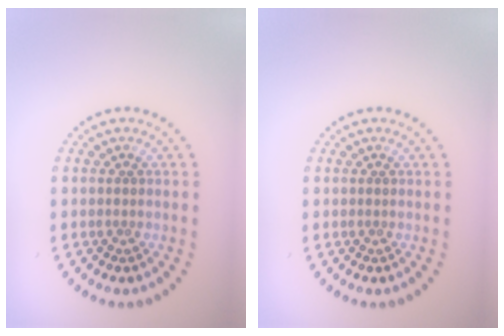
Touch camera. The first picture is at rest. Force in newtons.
{"total": 0.0}